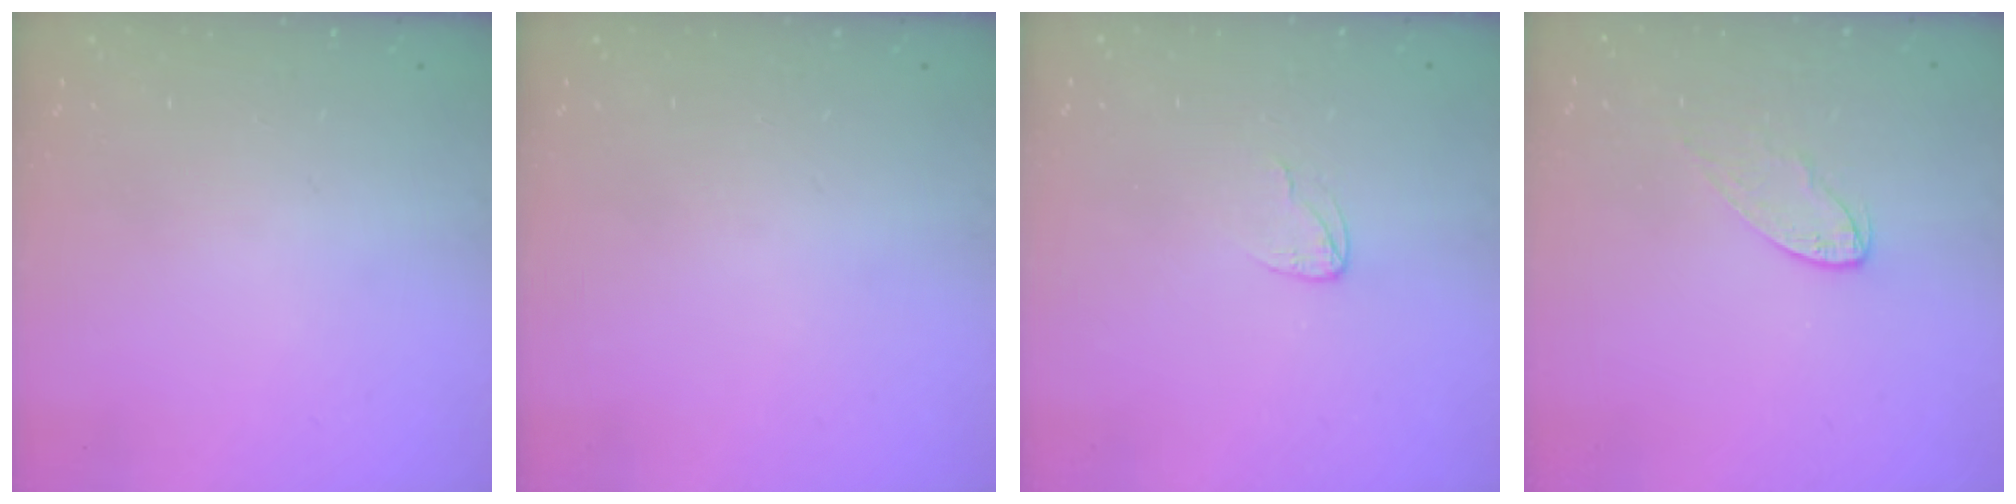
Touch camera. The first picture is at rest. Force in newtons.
{"total": 0.0}
{"total": 4.1, "press": 4.1, "slide": 0.3}
{"total": 5.5, "press": 5.5, "slide": 0.4}